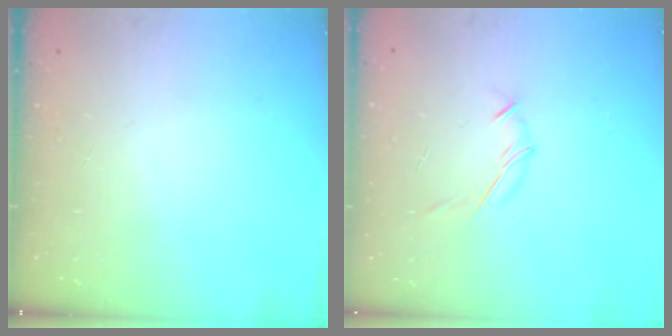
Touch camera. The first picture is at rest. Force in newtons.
{"total": 7.1, "press": 7.0, "slide": 1.5}